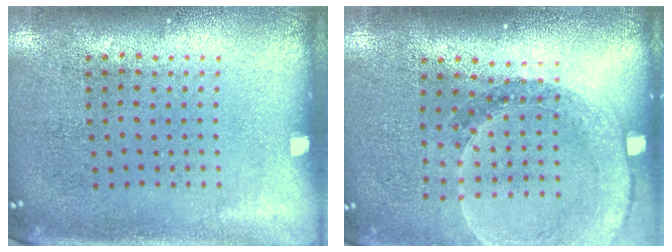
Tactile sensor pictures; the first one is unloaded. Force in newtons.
{"total": 1.6, "press": 1.6, "slide": 0.1}